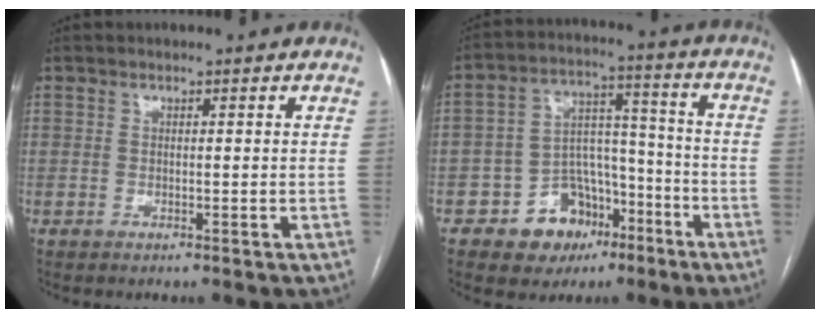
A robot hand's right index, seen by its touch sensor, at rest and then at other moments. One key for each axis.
{"total": 11.0, "fx": -6.0, "fy": 7.8, "fz": 4.8, "tx": -0.064, "ty": 0.033, "tz": -0.089}